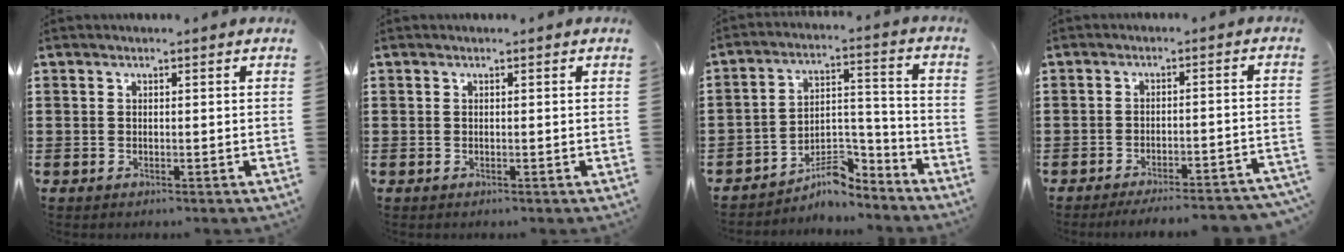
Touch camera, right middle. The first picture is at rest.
{"total": 0.0}
{"total": 7.2, "force": [-6.2, 2.3, 2.6], "torque": [-0.038, 0.013, -0.120]}
{"total": 3.8, "force": [-3.6, -0.2, 1.4], "torque": [-0.024, -0.004, -0.070]}